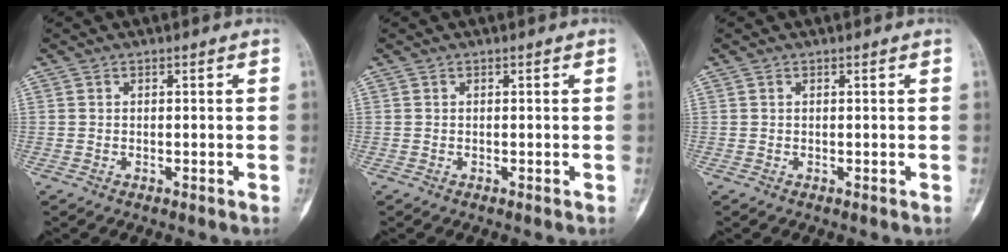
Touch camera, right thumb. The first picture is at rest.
{"total": 0.0}
{"total": 0.0}